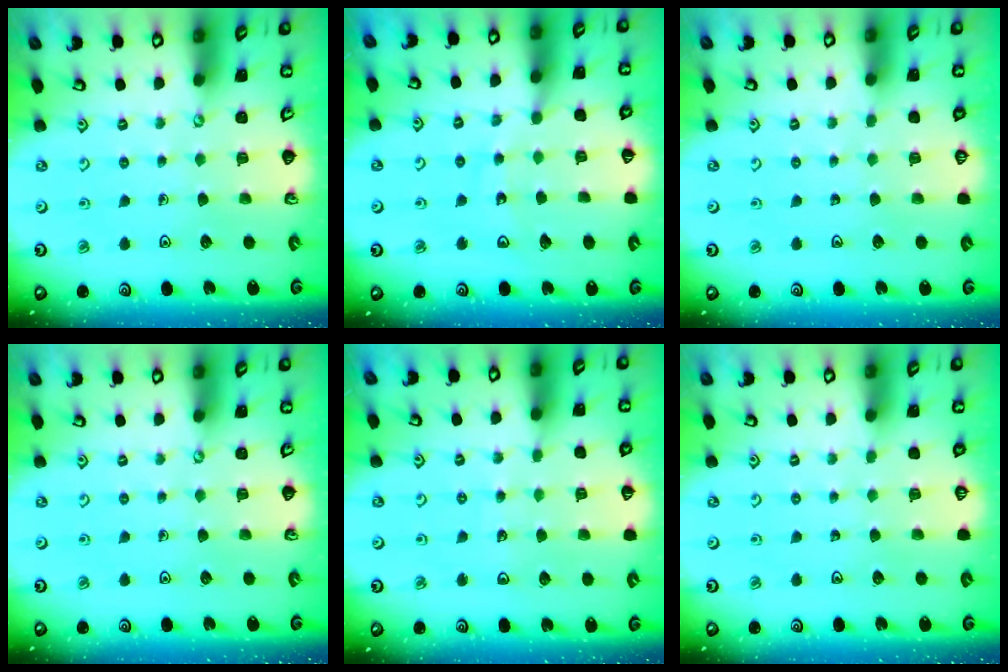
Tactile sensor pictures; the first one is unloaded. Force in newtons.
{"total": 10.3, "press": 10.3, "slide": 1.3}
{"total": 0.0}
{"total": 0.0}
{"total": 3.6, "press": 3.4, "slide": 1.1}
{"total": 0.0}